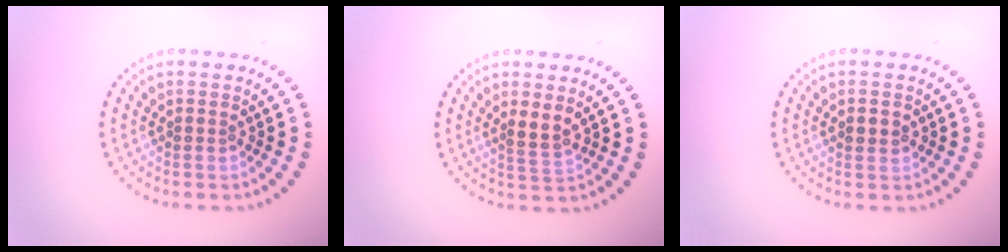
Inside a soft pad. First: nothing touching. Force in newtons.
{"total": 1.8, "press": 1.6, "slide": 0.9}
{"total": 1.8, "press": 1.8, "slide": 0.0}